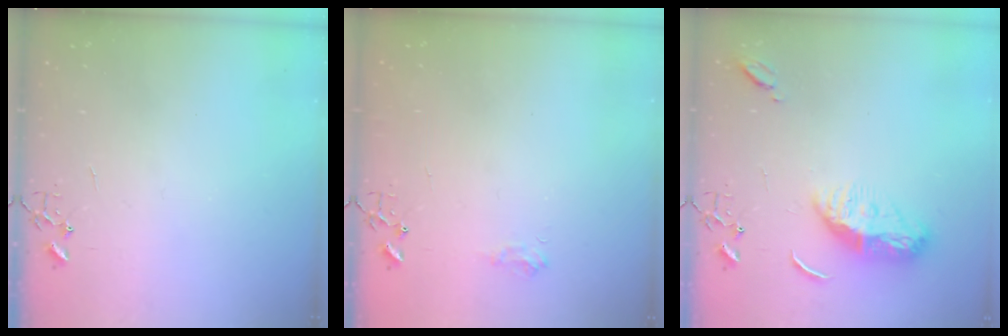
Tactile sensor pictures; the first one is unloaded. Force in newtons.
{"total": 6.3, "press": 6.3, "slide": 0.8}
{"total": 11.6, "press": 11.6, "slide": 1.0}